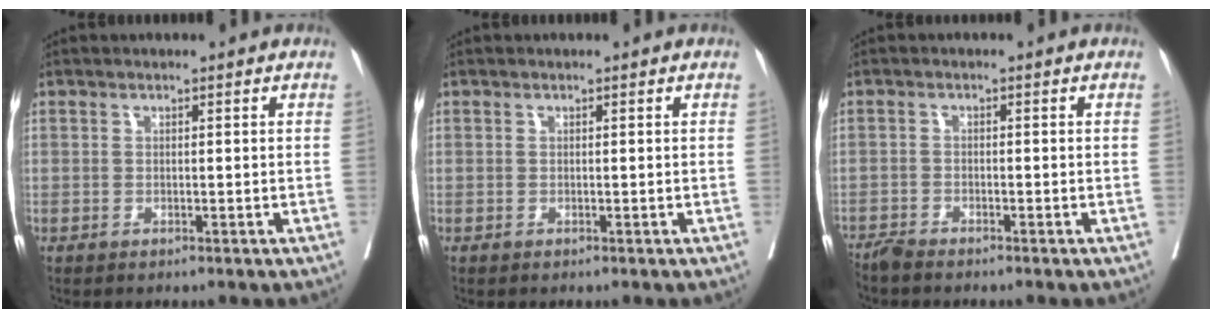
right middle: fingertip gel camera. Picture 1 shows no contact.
{"total": 0.0}
{"total": 1.8, "force": [-1.8, -0.1, 0.2], "torque": [-0.004, -0.006, -0.037]}